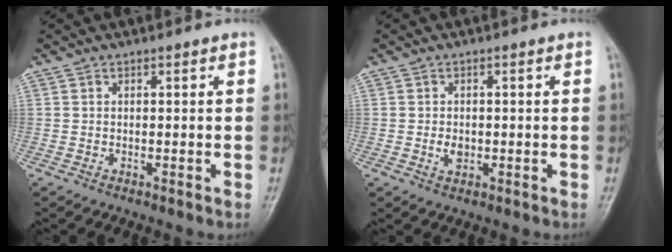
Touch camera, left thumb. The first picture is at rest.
{"total": 2.5, "force": [-0.4, 1.8, 1.7], "torque": [-0.024, 0.000, -0.005]}